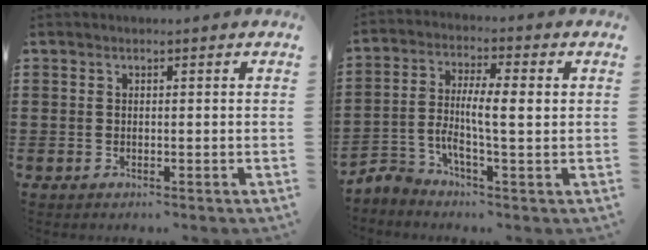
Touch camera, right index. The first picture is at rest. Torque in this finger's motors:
{"motor_torque": [0.50, -0.14, 0.35, 0.10]}